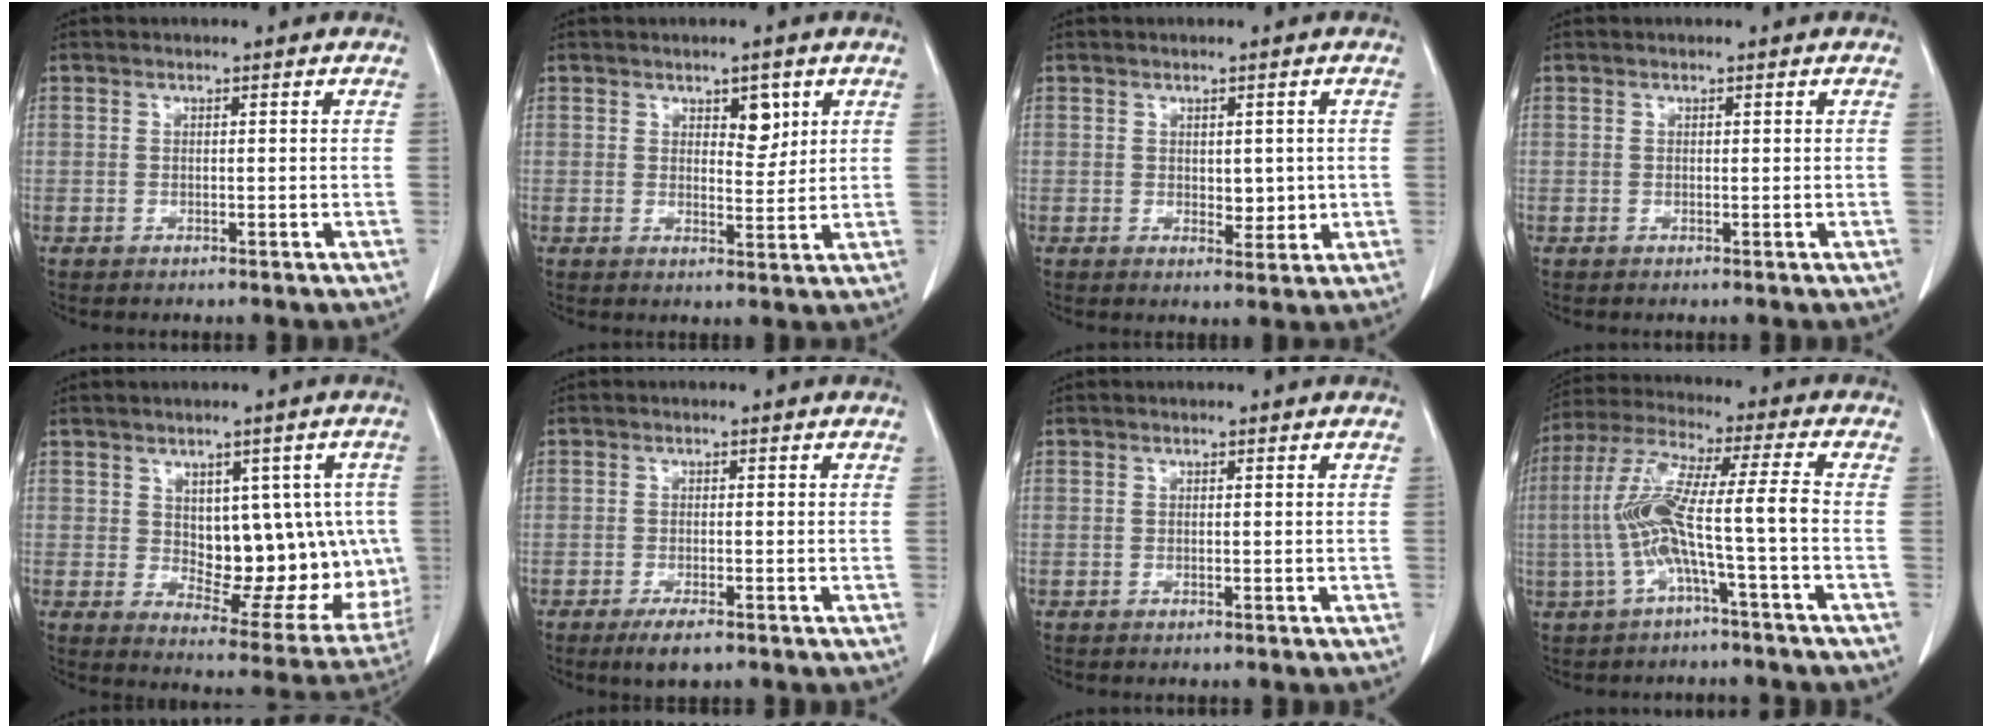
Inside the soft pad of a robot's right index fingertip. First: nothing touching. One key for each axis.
{"total": 3.6, "fx": 1.8, "fy": 1.7, "fz": 2.6, "tx": -0.032, "ty": -0.004, "tz": 0.028}
{"total": 3.2, "fx": 0.2, "fy": 1.8, "fz": 2.7, "tx": -0.032, "ty": -0.006, "tz": 0.009}
{"total": 0.0}
{"total": 15.0, "fx": 1.1, "fy": 8.0, "fz": 12.7, "tx": -0.151, "ty": 0.008, "tz": 0.039}
{"total": 3.5, "fx": -2.3, "fy": 0.8, "fz": 2.5, "tx": -0.046, "ty": -0.006, "tz": -0.036}
{"total": 0.0}
{"total": 10.8, "fx": -2.5, "fy": -0.3, "fz": 10.5, "tx": -0.222, "ty": 0.027, "tz": -0.053}